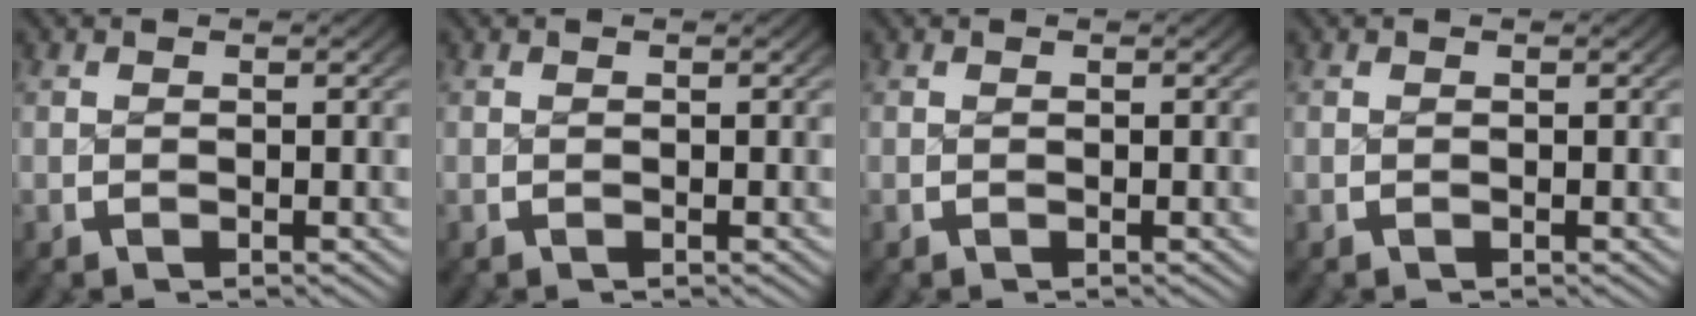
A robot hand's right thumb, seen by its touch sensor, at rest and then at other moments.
{"total": 0.0}
{"total": 0.0}
{"total": 0.0}